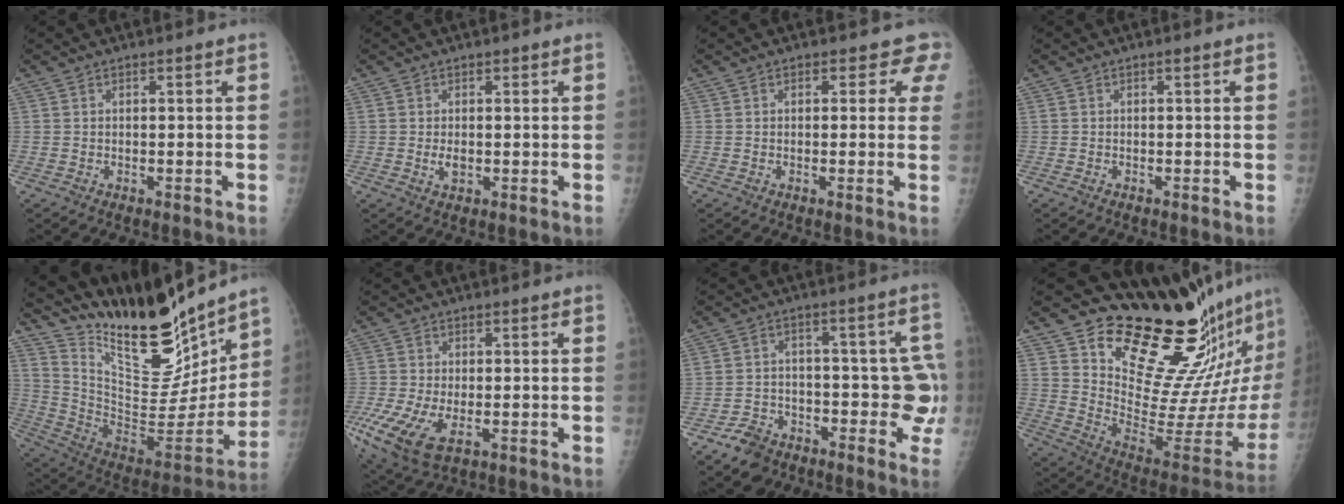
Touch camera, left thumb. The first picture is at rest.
{"total": 1.7, "force": [0.0, 1.1, 1.3], "torque": [-0.019, -0.004, 0.002]}
{"total": 3.7, "force": [2.6, 2.4, 0.9], "torque": [0.025, -0.009, 0.007]}
{"total": 0.0}
{"total": 26.3, "force": [20.8, 7.7, 14.0], "torque": [-0.190, -0.113, 0.348]}
{"total": 13.1, "force": [-5.0, 6.8, 10.0], "torque": [-0.239, -0.020, -0.083]}
{"total": 11.5, "force": [-5.9, 7.4, 6.5], "torque": [-0.037, 0.056, -0.087]}
{"total": 24.7, "force": [19.5, 6.0, 13.9], "torque": [-0.159, -0.172, 0.294]}